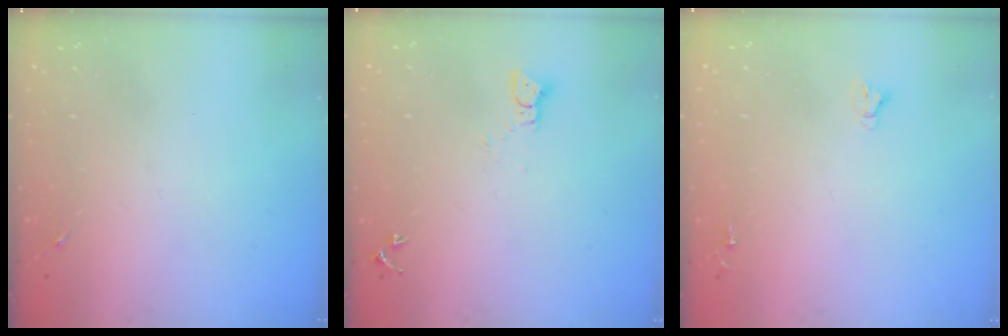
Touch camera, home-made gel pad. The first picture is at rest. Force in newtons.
{"total": 3.3, "press": 3.3, "slide": 0.1}
{"total": 2.4, "press": 2.4, "slide": 0.2}